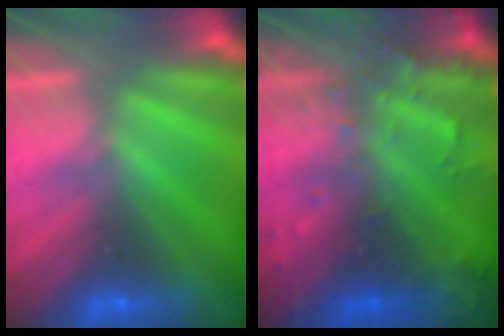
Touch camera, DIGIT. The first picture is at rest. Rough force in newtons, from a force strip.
{"total": 8.3}